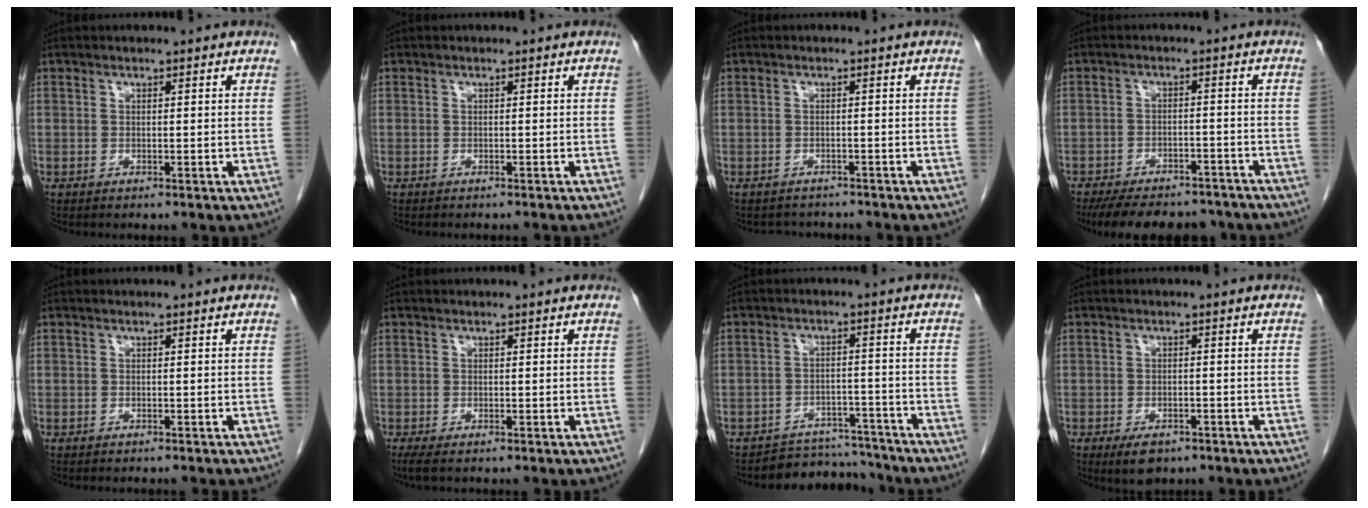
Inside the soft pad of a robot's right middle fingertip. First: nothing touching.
{"total": 2.4, "force": [-2.2, 0.3, 0.9], "torque": [-0.018, -0.005, -0.025]}
{"total": 2.8, "force": [-2.6, 1.0, -0.3], "torque": [0.001, -0.002, -0.039]}
{"total": 14.5, "force": [-12.5, 5.1, 5.4], "torque": [-0.105, 0.000, -0.167]}
{"total": 2.5, "force": [-2.3, 0.3, 1.0], "torque": [-0.019, -0.005, -0.026]}
{"total": 1.7, "force": [-1.3, 0.3, 1.2], "torque": [-0.025, -0.010, -0.021]}
{"total": 7.0, "force": [-6.7, 2.1, -0.9], "torque": [0.021, 0.021, -0.097]}
{"total": 4.2, "force": [-2.8, 2.1, 2.4], "torque": [-0.043, -0.004, -0.037]}